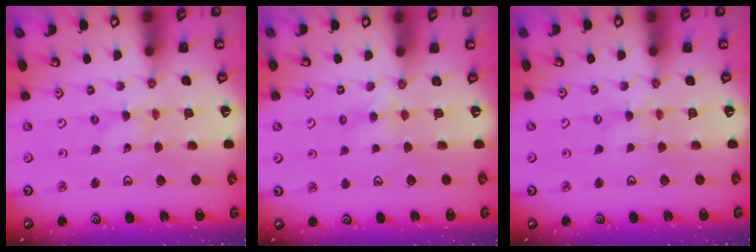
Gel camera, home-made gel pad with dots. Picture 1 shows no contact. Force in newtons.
{"total": 3.0, "press": 2.9, "slide": 0.5}
{"total": 1.2, "press": 1.2, "slide": 0.3}